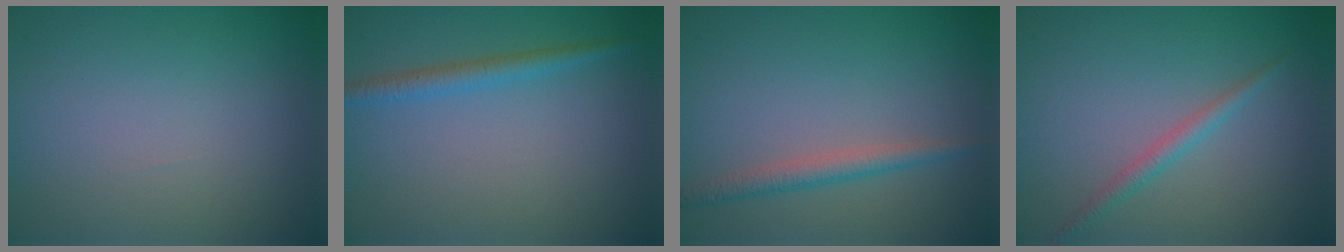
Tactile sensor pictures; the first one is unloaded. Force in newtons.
{"total": 1.9, "press": 1.9, "slide": 0.1}
{"total": 2.0, "press": 2.0, "slide": 0.0}
{"total": 1.5, "press": 1.5, "slide": 0.0}